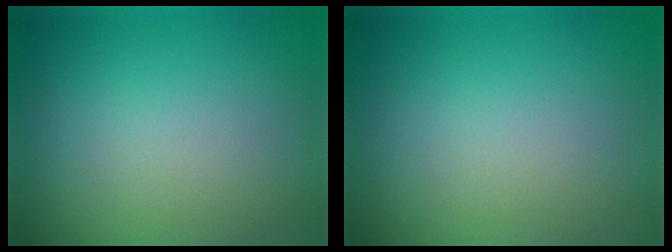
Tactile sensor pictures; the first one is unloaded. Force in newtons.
{"total": 0.0}